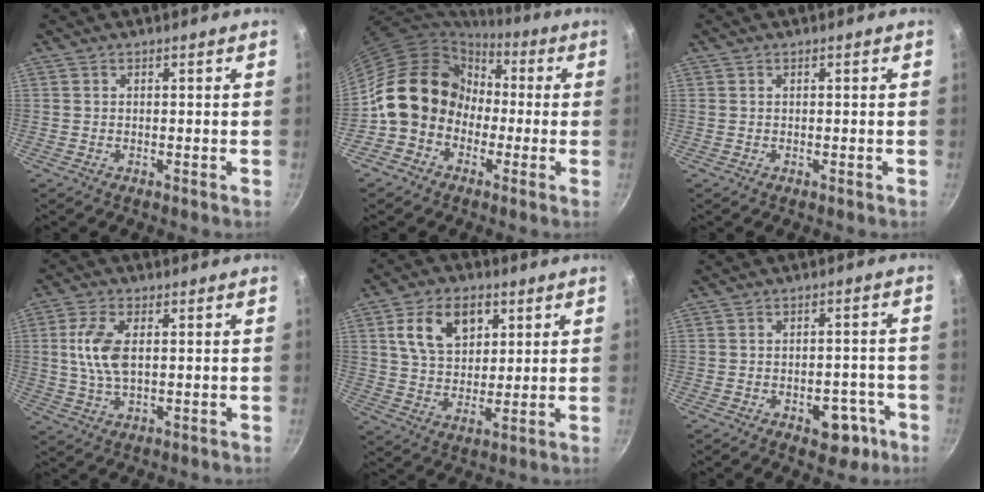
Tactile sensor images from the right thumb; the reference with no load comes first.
{"total": 14.8, "force": [-1.4, 12.7, 7.5], "torque": [-0.083, 0.046, -0.033]}
{"total": 0.0}
{"total": 8.3, "force": [1.2, 4.2, 7.1], "torque": [-0.141, 0.003, 0.021]}
{"total": 12.1, "force": [4.6, 7.9, 8.0], "torque": [-0.114, -0.012, 0.078]}
{"total": 7.3, "force": [-3.3, 4.5, 4.7], "torque": [-0.028, 0.025, -0.030]}